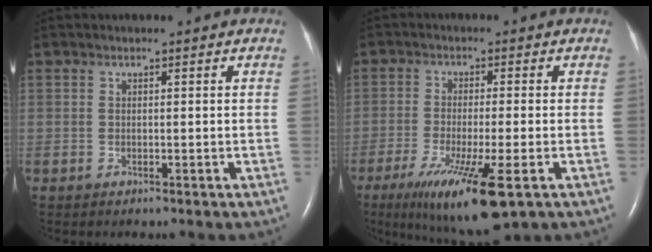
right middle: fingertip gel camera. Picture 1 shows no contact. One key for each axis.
{"total": 12.4, "fx": -6.3, "fy": 1.5, "fz": 10.6, "tx": -0.178, "ty": -0.037, "tz": -0.100}